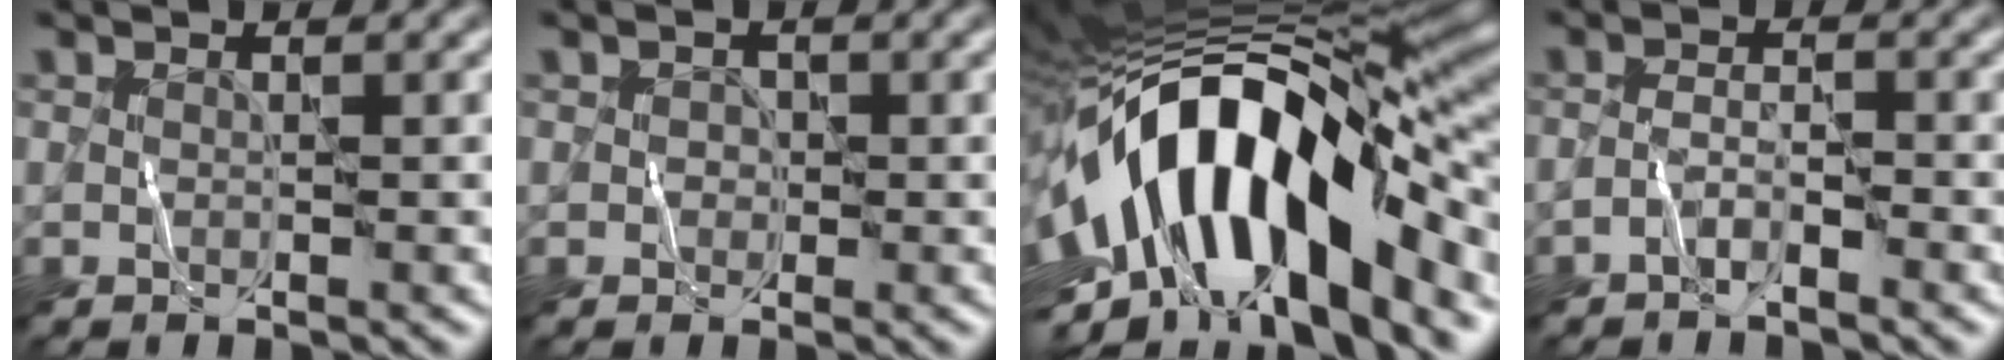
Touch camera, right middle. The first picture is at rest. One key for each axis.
{"total": 0.8, "fx": 0.0, "fy": 0.8, "fz": 0.0, "tx": 0.018, "ty": 0.003, "tz": -0.004}
{"total": 16.5, "fx": -3.7, "fy": 7.7, "fz": 14.1, "tx": -0.231, "ty": 0.021, "tz": -0.075}
{"total": 1.4, "fx": -1.2, "fy": 0.1, "fz": 0.7, "tx": -0.015, "ty": 0.007, "tz": -0.028}